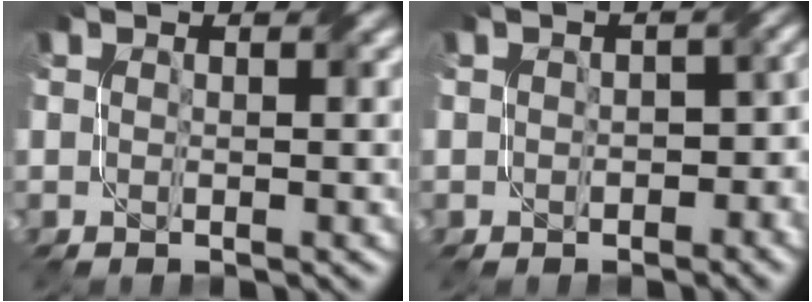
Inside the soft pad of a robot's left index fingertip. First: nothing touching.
{"total": 3.9, "force": [-1.3, 2.9, 2.3], "torque": [0.003, -0.002, -0.004]}